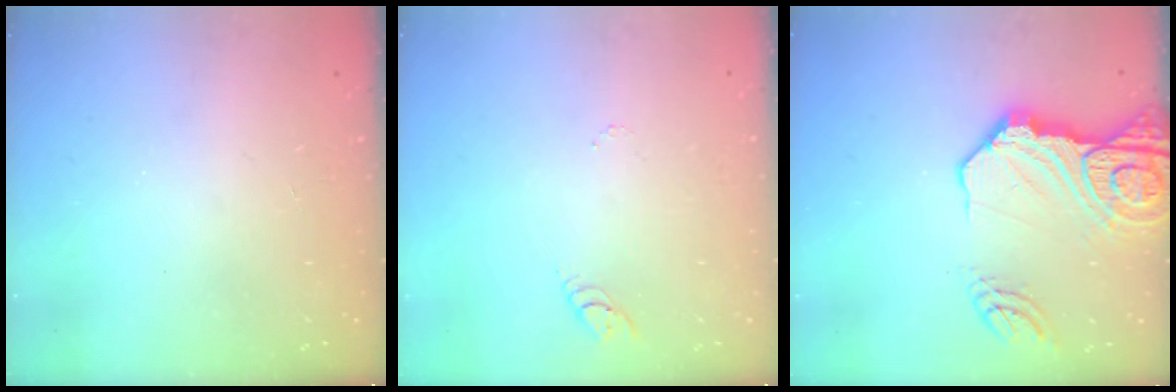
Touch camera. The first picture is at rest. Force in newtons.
{"total": 2.8, "press": 2.8, "slide": 0.2}
{"total": 19.4, "press": 19.2, "slide": 2.3}